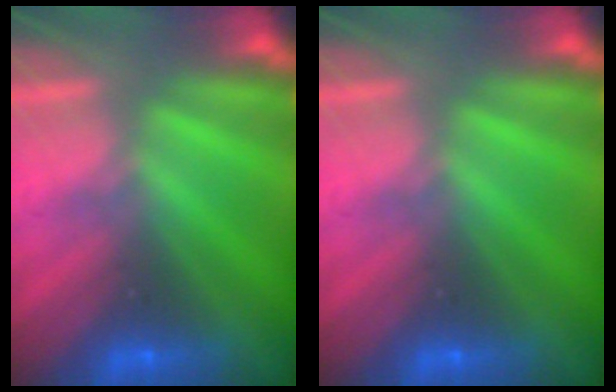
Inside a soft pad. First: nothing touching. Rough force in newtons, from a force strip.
{"total": 0.0}